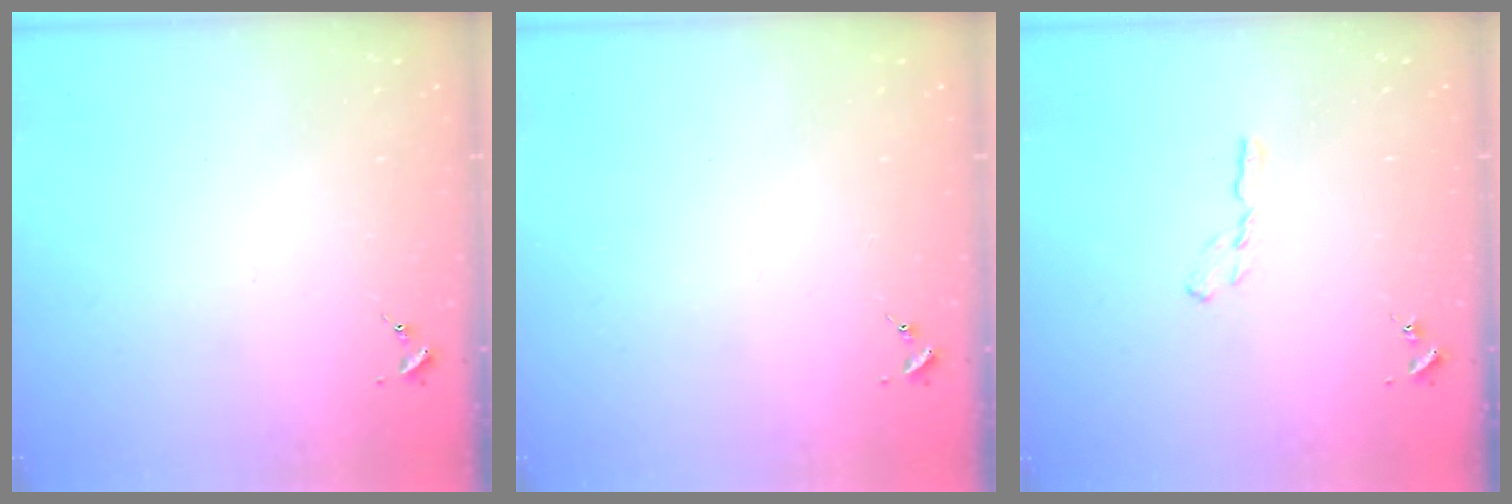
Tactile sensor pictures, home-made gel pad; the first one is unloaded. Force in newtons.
{"total": 0.0}
{"total": 3.9, "press": 3.9, "slide": 0.4}